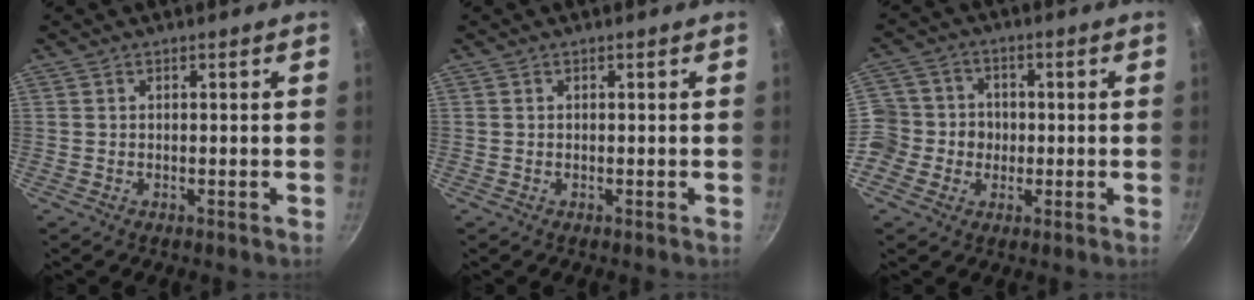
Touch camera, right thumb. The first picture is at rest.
{"total": 0.0}
{"total": 9.2, "force": [-1.6, 8.6, 2.7], "torque": [-0.020, 0.022, -0.046]}